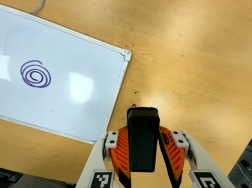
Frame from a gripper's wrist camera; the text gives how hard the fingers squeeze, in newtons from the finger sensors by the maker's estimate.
{"total": 3.2, "left": 2.2, "right": 4.3}